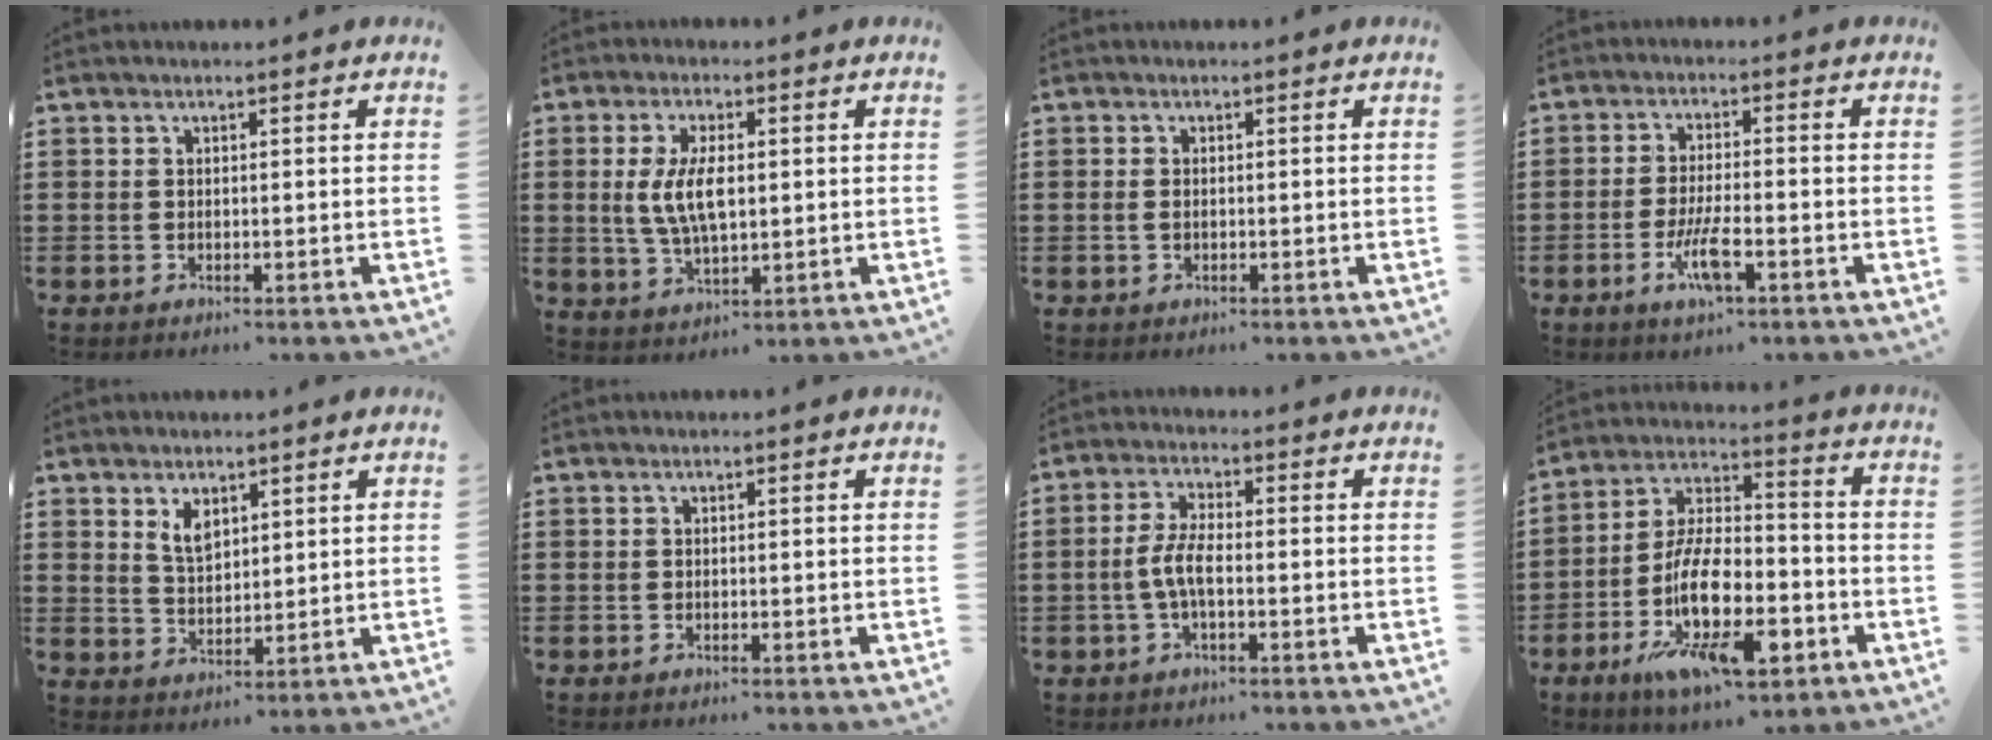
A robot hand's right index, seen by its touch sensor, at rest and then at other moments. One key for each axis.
{"total": 7.1, "fx": 0.4, "fy": 3.1, "fz": 6.3, "tx": -0.136, "ty": 0.005, "tz": 0.003}
{"total": 1.0, "fx": -0.1, "fy": 0.7, "fz": 0.8, "tx": -0.017, "ty": 0.006, "tz": -0.003}
{"total": 5.8, "fx": -2.6, "fy": 1.4, "fz": 5.0, "tx": -0.109, "ty": -0.010, "tz": -0.051}
{"total": 4.0, "fx": 2.4, "fy": 2.2, "fz": 2.3, "tx": -0.053, "ty": 0.007, "tz": 0.044}
{"total": 0.0}
{"total": 4.7, "fx": -1.2, "fy": 1.5, "fz": 4.3, "tx": -0.112, "ty": -0.007, "tz": -0.032}
{"total": 15.8, "fx": -7.2, "fy": 6.6, "fz": 12.4, "tx": -0.239, "ty": 0.003, "tz": -0.128}